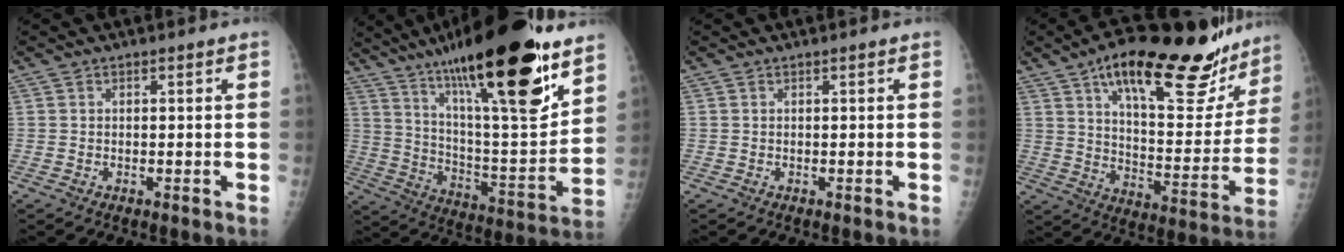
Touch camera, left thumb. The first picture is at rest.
{"total": 29.7, "force": [18.5, 6.7, 22.2], "torque": [-0.338, -0.066, 0.308]}
{"total": 0.0}
{"total": 28.6, "force": [18.9, 10.2, 18.9], "torque": [-0.235, -0.060, 0.276]}